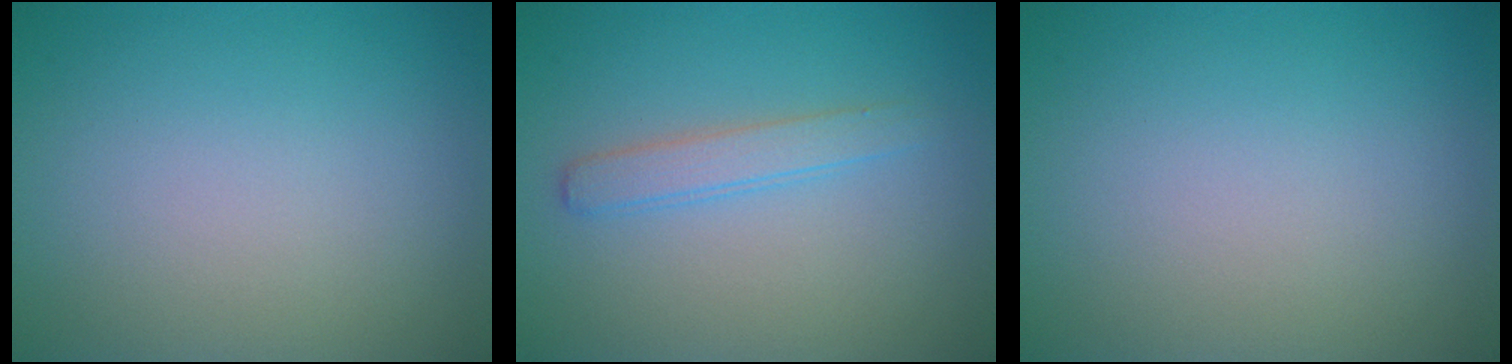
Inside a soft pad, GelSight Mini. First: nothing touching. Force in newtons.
{"total": 2.0, "press": 2.0, "slide": 0.0}
{"total": 0.0}